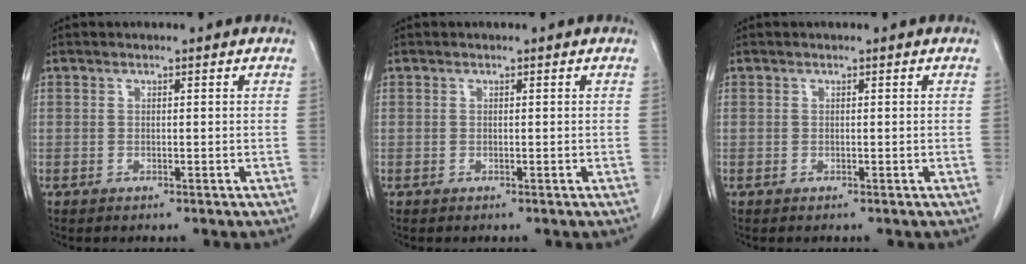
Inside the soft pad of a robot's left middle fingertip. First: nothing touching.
{"total": 0.0}
{"total": 0.0}